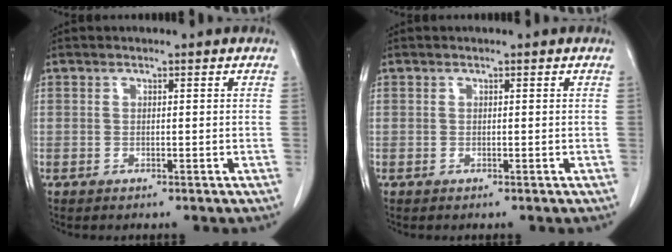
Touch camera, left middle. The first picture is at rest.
{"total": 0.0}